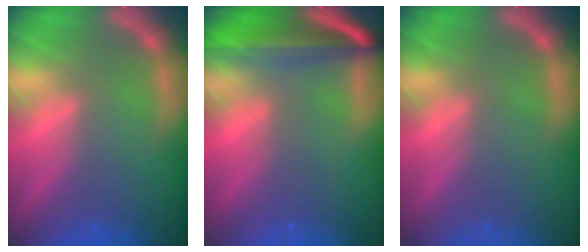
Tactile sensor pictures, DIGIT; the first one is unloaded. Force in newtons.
{"total": 8.5}
{"total": 0.0}